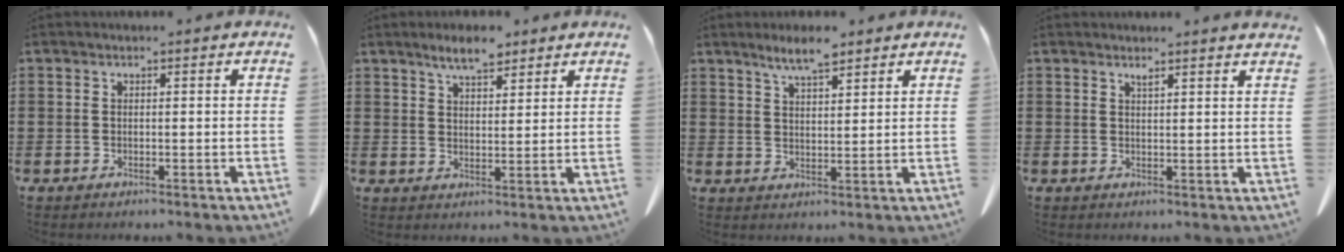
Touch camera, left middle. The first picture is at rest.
{"total": 5.1, "force": [4.3, 1.4, 2.5], "torque": [-0.057, -0.006, 0.079]}
{"total": 5.1, "force": [4.2, 0.9, 2.9], "torque": [-0.065, -0.004, 0.075]}
{"total": 1.6, "force": [1.5, -0.2, 0.6], "torque": [-0.012, -0.002, 0.027]}